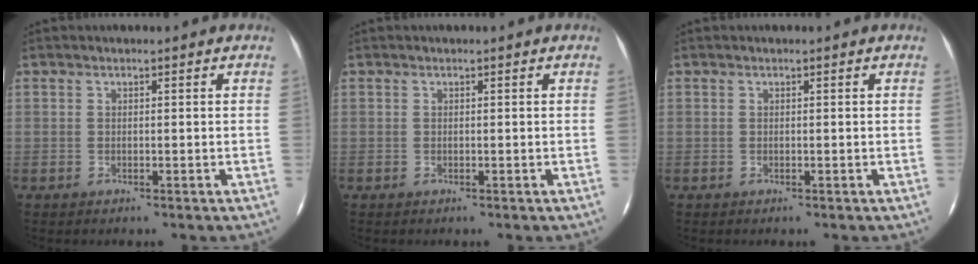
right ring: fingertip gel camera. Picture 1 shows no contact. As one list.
[{"total": 0.0}, {"total": 0.0}]